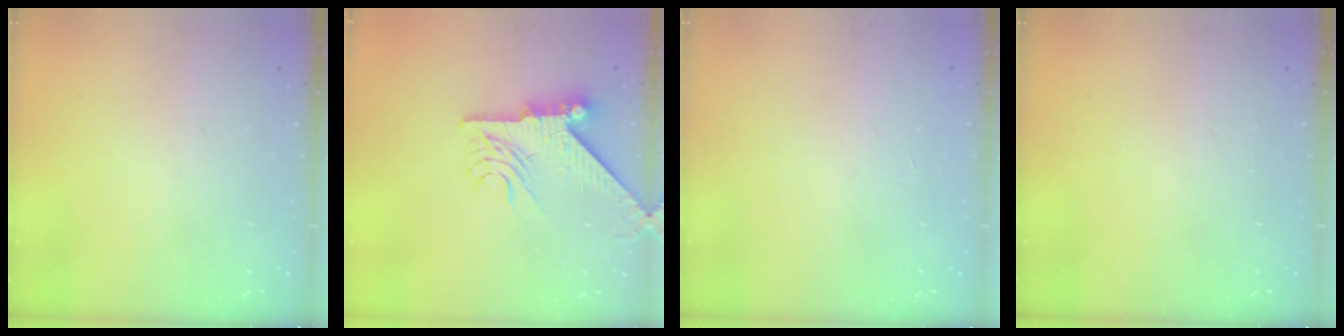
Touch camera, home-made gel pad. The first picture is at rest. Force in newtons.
{"total": 9.5, "press": 9.4, "slide": 1.1}
{"total": 0.9, "press": 0.8, "slide": 0.2}
{"total": 0.0}